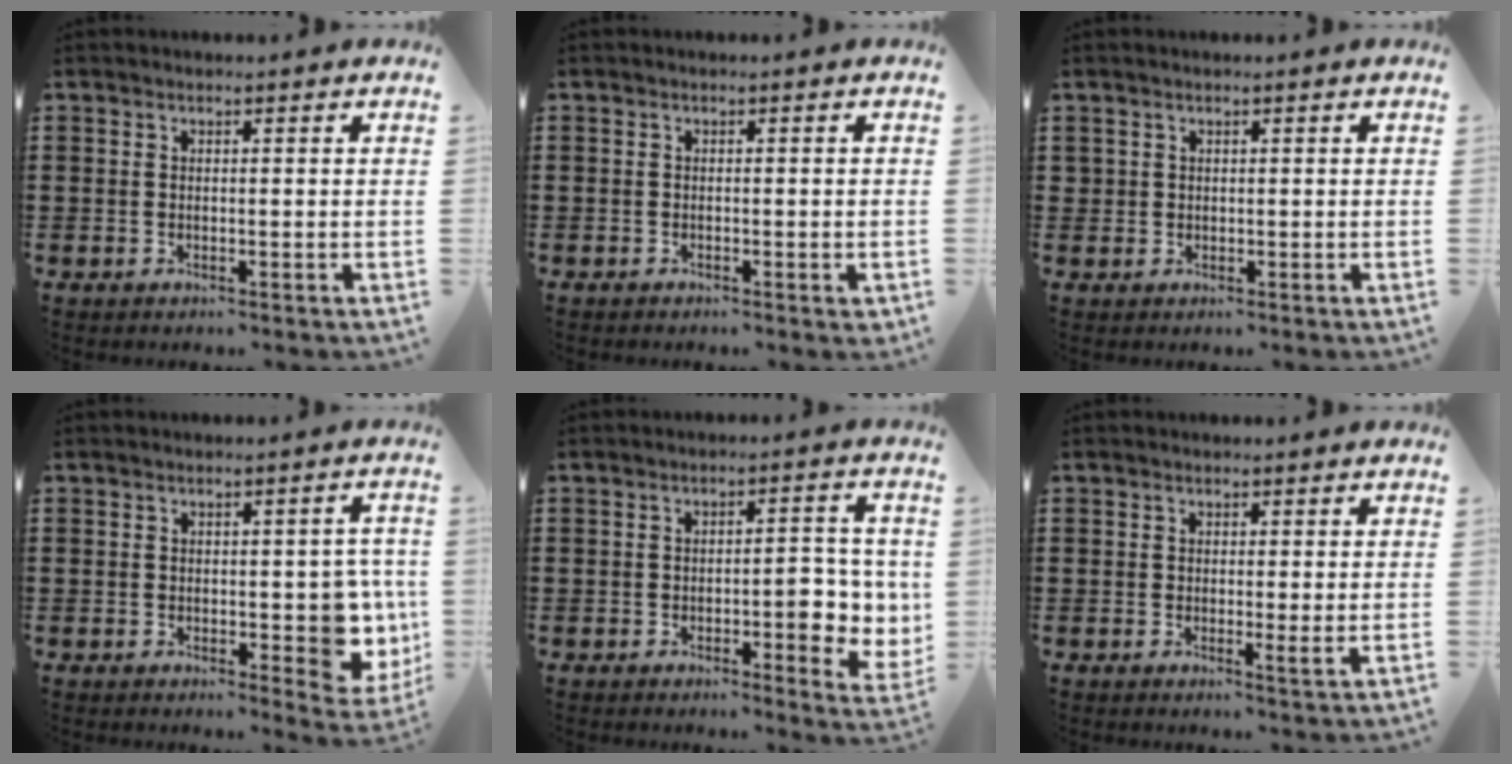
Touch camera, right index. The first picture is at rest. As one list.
[{"total": 0.8, "force": [-0.6, 0.2, 0.4], "torque": [-0.011, -0.006, -0.011]}, {"total": 0.9, "force": [0.4, 0.8, 0.1], "torque": [-0.003, 0.004, 0.008]}, {"total": 5.7, "force": [-0.3, 3.2, 4.8], "torque": [-0.053, -0.001, -0.009]}, {"total": 6.1, "force": [-0.9, 2.3, 5.6], "torque": [-0.063, -0.005, -0.021]}, {"total": 1.3, "force": [0.3, 0.3, 1.3], "torque": [-0.026, -0.001, 0.005]}]